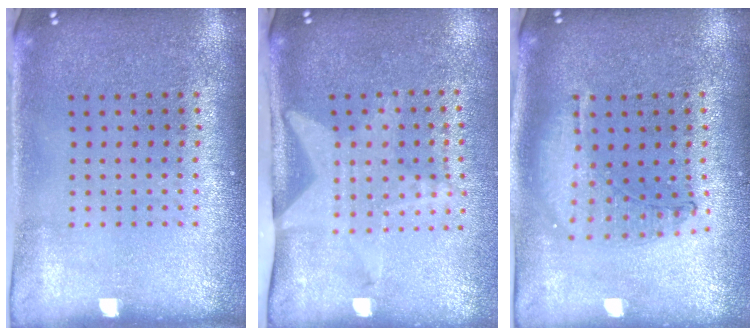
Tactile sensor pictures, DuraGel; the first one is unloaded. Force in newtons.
{"total": 2.0, "press": 1.5, "slide": 1.4}
{"total": 1.0, "press": 1.0, "slide": 0.2}